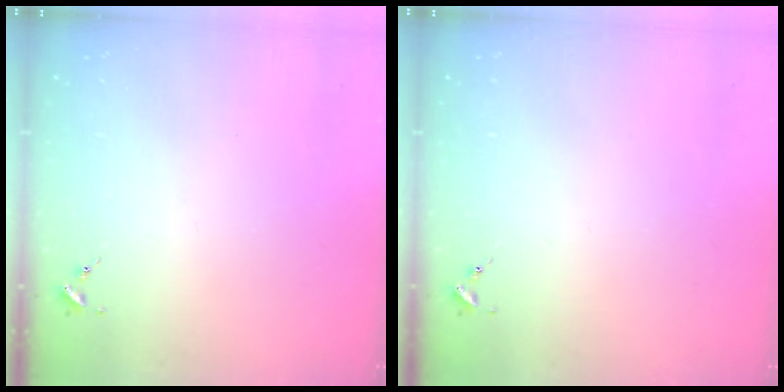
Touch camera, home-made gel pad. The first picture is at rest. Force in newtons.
{"total": 0.0}